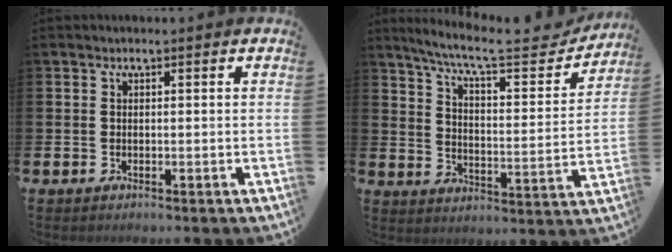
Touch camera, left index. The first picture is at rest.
{"total": 8.6, "force": [7.7, 1.2, 3.8], "torque": [-0.097, -0.053, 0.125]}